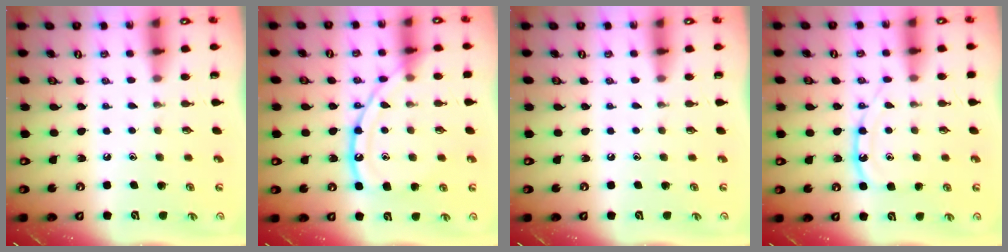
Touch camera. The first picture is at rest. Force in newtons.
{"total": 13.9, "press": 13.9, "slide": 1.2}
{"total": 0.0}
{"total": 11.6, "press": 11.6, "slide": 1.0}